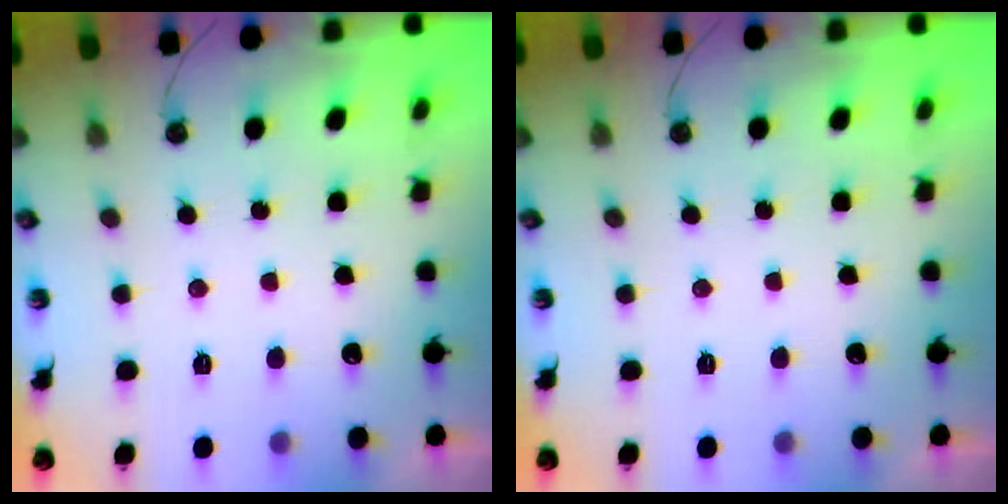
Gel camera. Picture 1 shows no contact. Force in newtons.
{"total": 0.0}